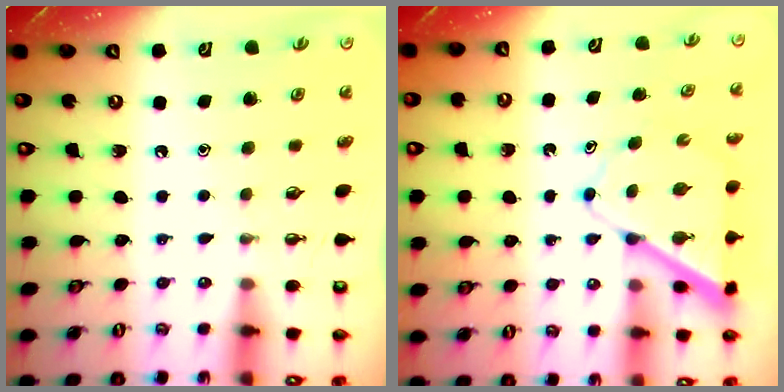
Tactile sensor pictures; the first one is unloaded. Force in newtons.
{"total": 7.8, "press": 7.8, "slide": 0.8}